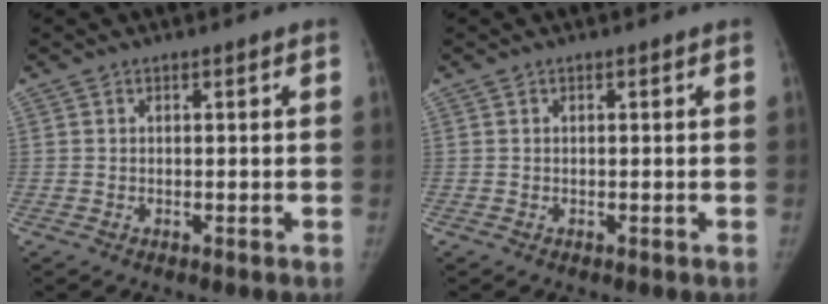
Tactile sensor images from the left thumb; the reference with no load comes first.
{"total": 0.0}